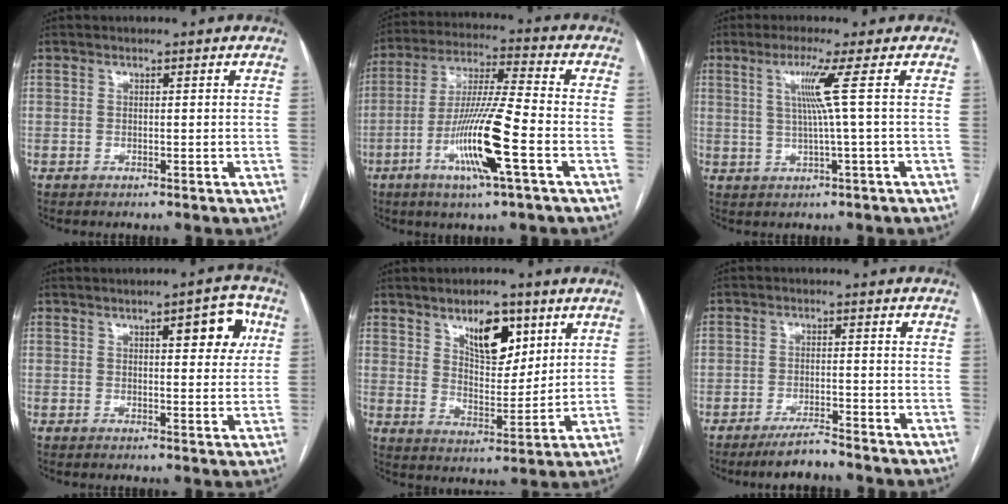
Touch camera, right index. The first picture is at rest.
{"total": 13.5, "force": [-4.9, 0.0, 12.6], "torque": [-0.247, -0.010, -0.095]}
{"total": 5.0, "force": [1.1, -1.9, 4.5], "torque": [-0.092, -0.002, 0.027]}
{"total": 6.9, "force": [2.6, 2.1, 6.0], "torque": [-0.072, 0.010, 0.030]}
{"total": 9.2, "force": [5.0, 4.0, 6.6], "torque": [-0.107, 0.000, 0.089]}
{"total": 4.1, "force": [-3.7, 0.2, 1.7], "torque": [-0.033, -0.011, -0.067]}